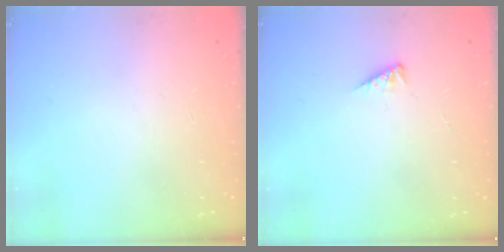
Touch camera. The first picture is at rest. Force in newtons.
{"total": 3.8, "press": 3.7, "slide": 0.5}